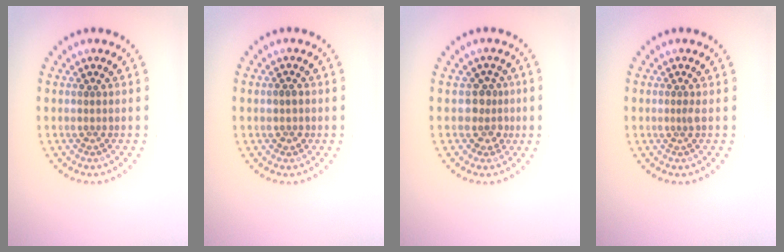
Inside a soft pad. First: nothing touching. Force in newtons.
{"total": 1.3, "press": 1.3, "slide": 0.2}
{"total": 2.2, "press": 1.8, "slide": 1.2}
{"total": 0.5, "press": 0.4, "slide": 0.4}